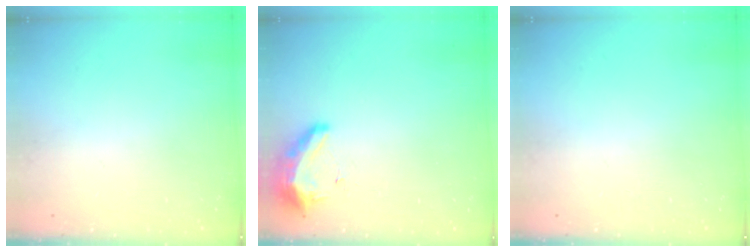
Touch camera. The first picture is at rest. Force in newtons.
{"total": 14.6, "press": 10.5, "slide": 10.2}
{"total": 0.0}